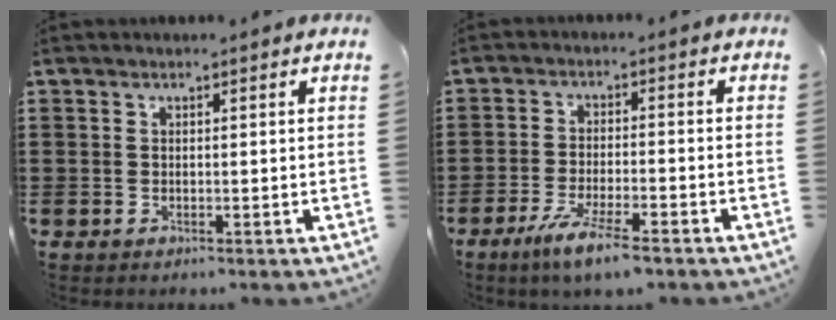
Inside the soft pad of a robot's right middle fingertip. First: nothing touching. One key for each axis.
{"total": 5.8, "fx": -4.2, "fy": 0.2, "fz": 3.9, "tx": -0.082, "ty": -0.014, "tz": -0.075}